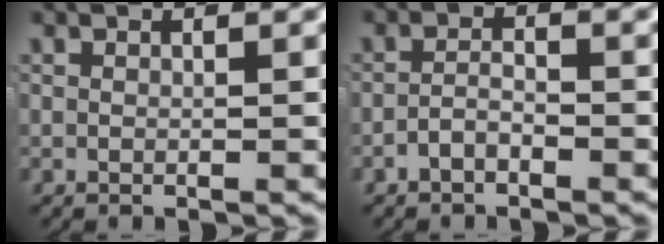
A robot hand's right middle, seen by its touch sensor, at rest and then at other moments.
{"total": 1.8, "force": [-1.5, 0.5, 0.9], "torque": [-0.010, 0.000, -0.030]}